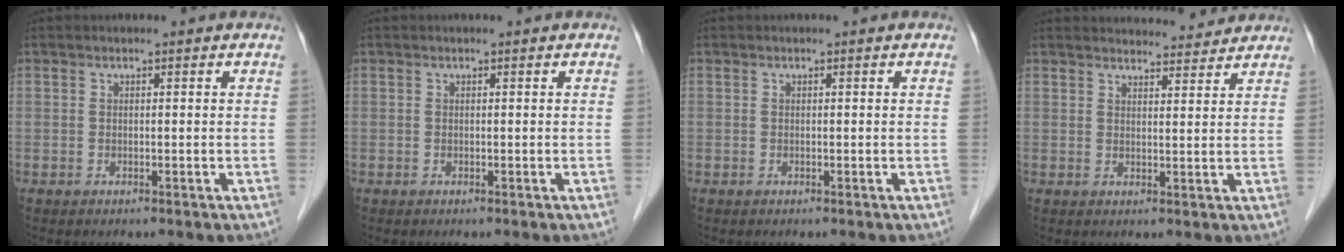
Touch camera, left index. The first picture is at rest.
{"total": 0.0}
{"total": 0.0}
{"total": 7.8, "force": [7.6, 1.2, 0.9], "torque": [-0.004, 0.010, 0.086]}